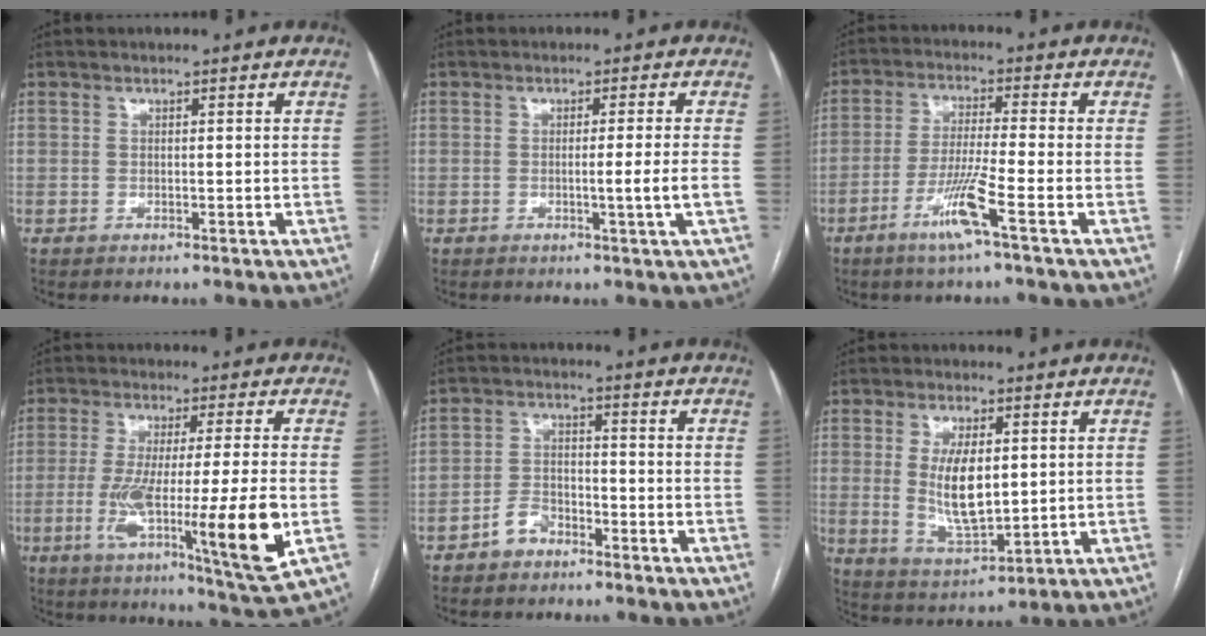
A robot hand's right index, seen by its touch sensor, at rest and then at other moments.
{"total": 3.6, "force": [-0.8, -1.2, 3.2], "torque": [-0.050, -0.005, -0.011]}
{"total": 6.9, "force": [-3.5, -1.0, 5.9], "torque": [-0.117, -0.012, -0.071]}
{"total": 17.6, "force": [-4.0, 0.1, 17.1], "torque": [-0.277, -0.035, -0.064]}
{"total": 4.3, "force": [-2.9, 2.7, 1.6], "torque": [-0.032, 0.011, -0.054]}
{"total": 6.5, "force": [0.6, 3.0, 5.7], "torque": [-0.113, -0.001, 0.015]}